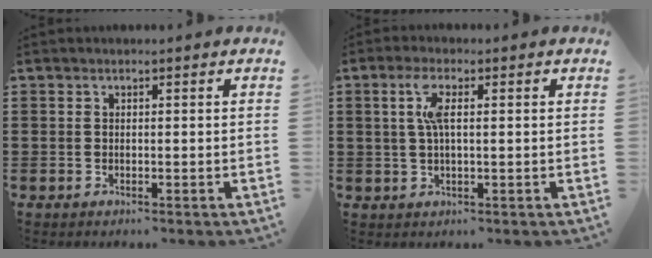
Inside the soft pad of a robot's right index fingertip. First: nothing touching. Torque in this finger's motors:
{"motor_torque": [0.20, -0.06, 0.36, 0.08]}